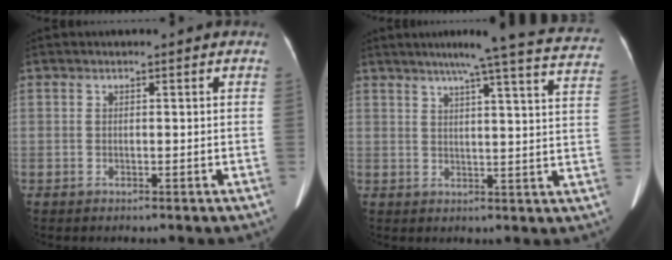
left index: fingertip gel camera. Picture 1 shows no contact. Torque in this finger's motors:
{"motor_torque": [0.77, -0.96, 0.02, 0.09]}